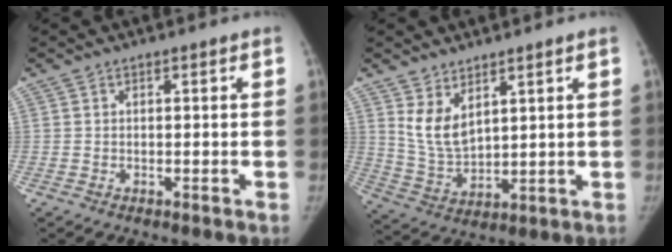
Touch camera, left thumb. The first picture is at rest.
{"total": 7.3, "force": [4.1, 3.6, 4.9], "torque": [-0.075, -0.031, 0.095]}